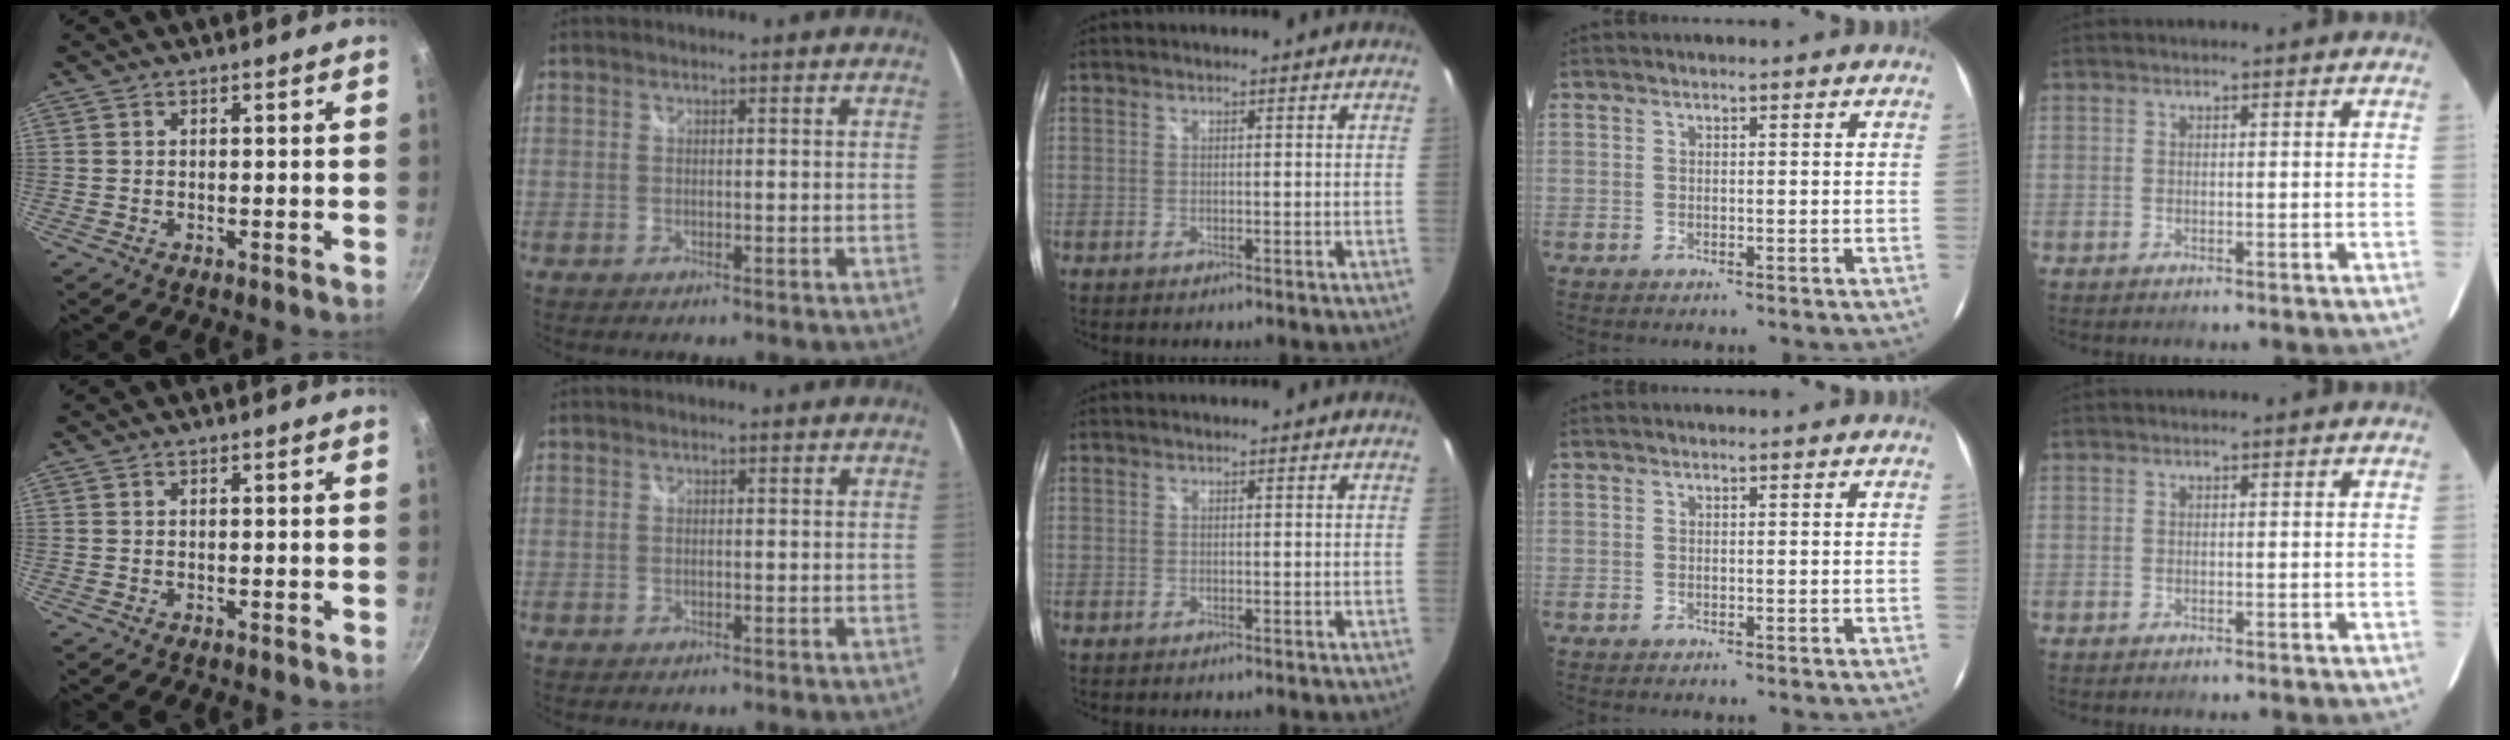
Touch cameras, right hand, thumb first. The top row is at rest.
{}